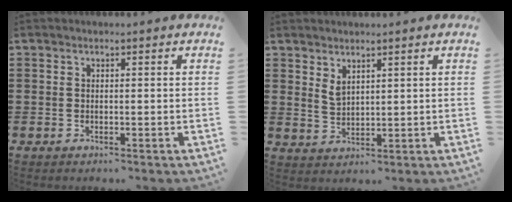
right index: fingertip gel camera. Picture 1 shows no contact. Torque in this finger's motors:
{"motor_torque": [-0.78, 0.78, -0.01, -0.01]}